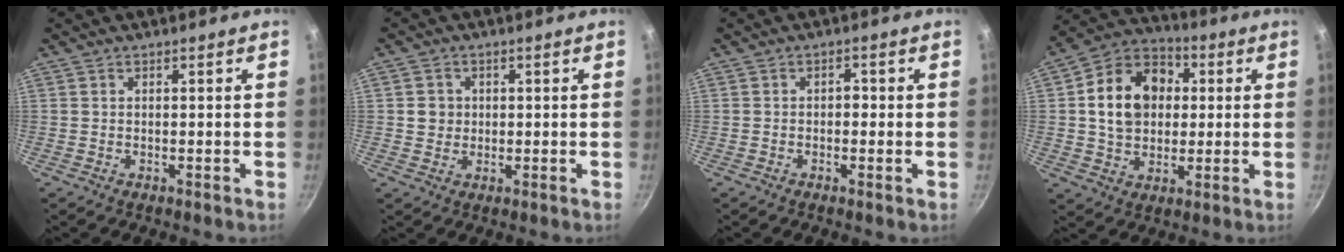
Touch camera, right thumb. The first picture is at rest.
{"total": 3.3, "force": [0.3, 3.1, 1.1], "torque": [-0.001, 0.006, 0.003]}
{"total": 1.8, "force": [-0.2, 1.1, 1.4], "torque": [-0.024, 0.007, -0.006]}
{"total": 15.3, "force": [2.1, 11.9, 9.4], "torque": [-0.130, 0.025, 0.025]}